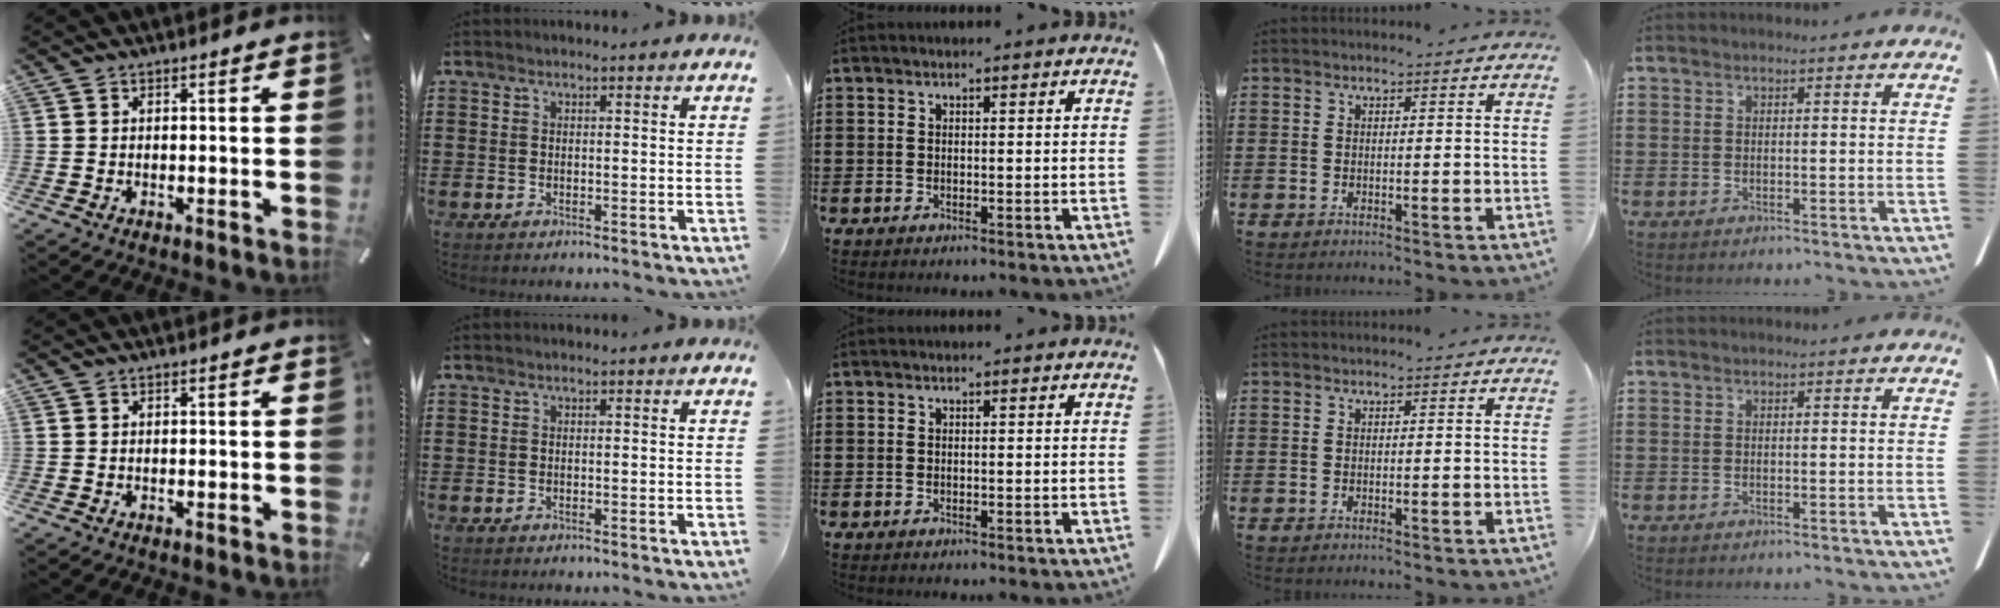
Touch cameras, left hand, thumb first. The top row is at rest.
{}